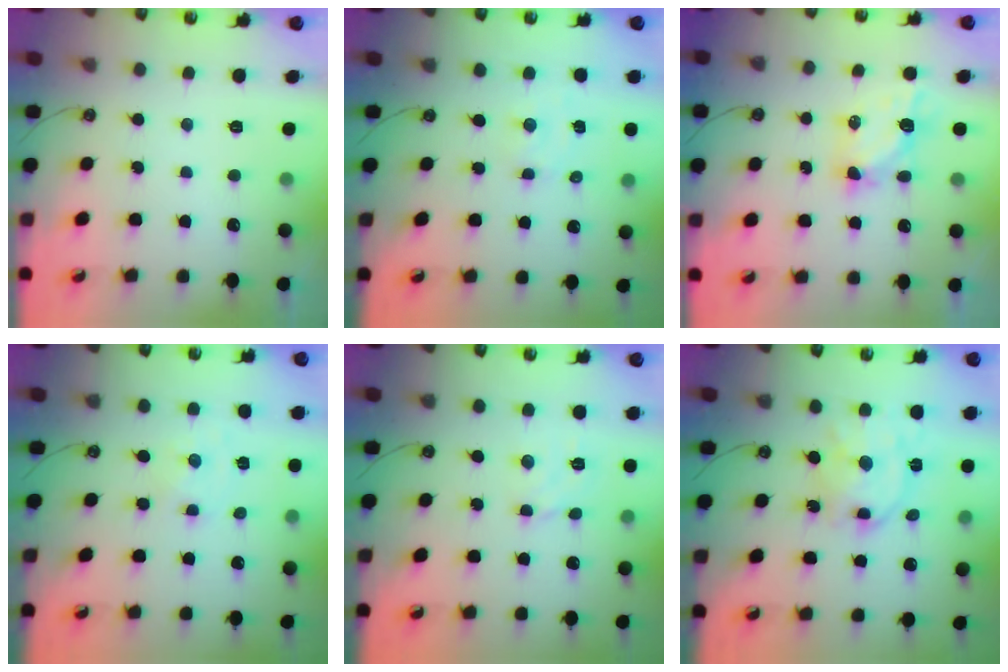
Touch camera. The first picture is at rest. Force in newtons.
{"total": 2.3, "press": 2.3, "slide": 0.4}
{"total": 5.9, "press": 5.9, "slide": 0.4}
{"total": 0.0}
{"total": 3.4, "press": 3.4, "slide": 0.4}
{"total": 14.0, "press": 14.0, "slide": 0.9}